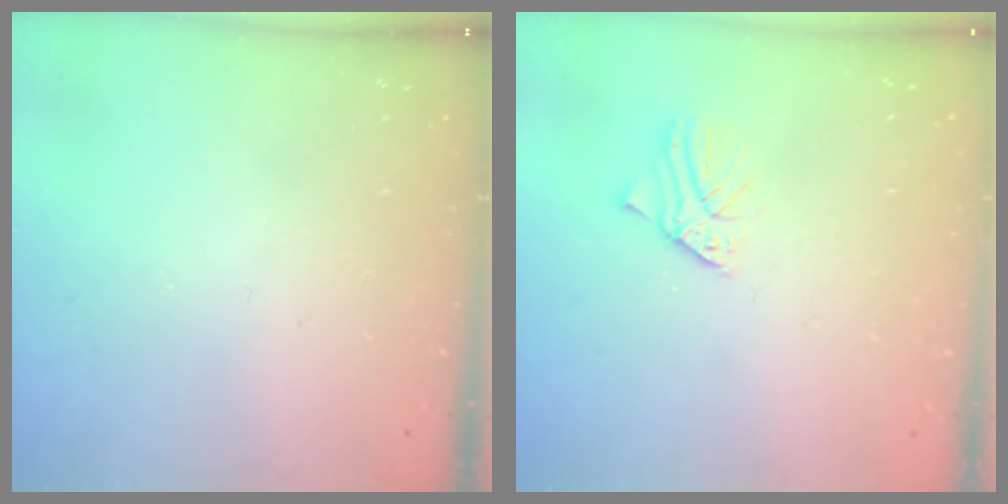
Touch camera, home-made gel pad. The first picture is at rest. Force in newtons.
{"total": 1.2, "press": 1.2, "slide": 0.1}